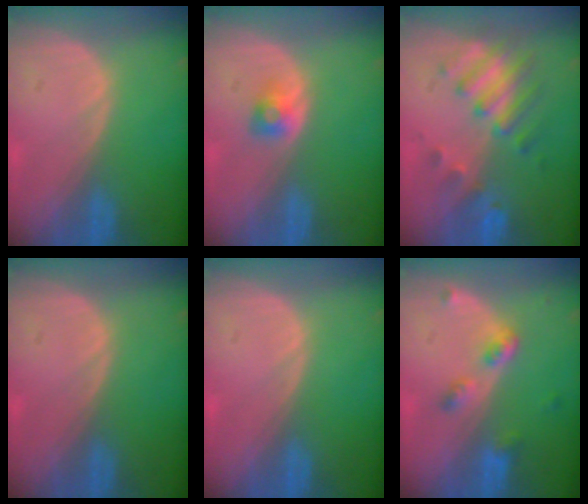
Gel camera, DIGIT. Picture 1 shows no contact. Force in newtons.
{"total": 2.2, "press": 2.2, "slide": 0.3}
{"total": 7.6, "press": 7.0, "slide": 3.0}
{"total": 0.0}
{"total": 0.0}
{"total": 4.2, "press": 3.9, "slide": 1.6}